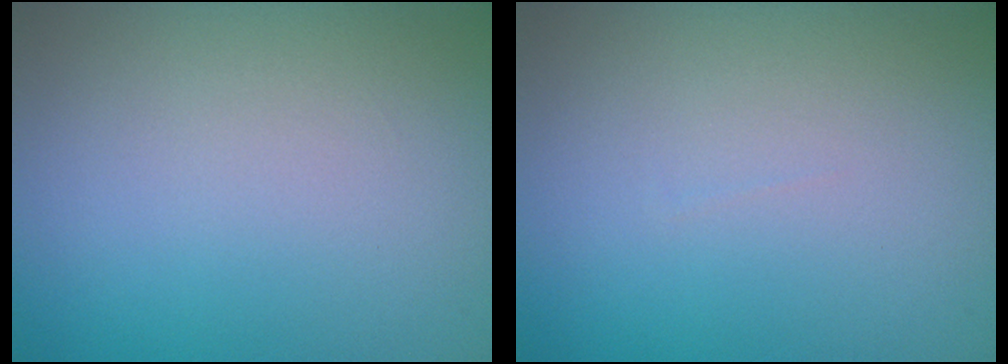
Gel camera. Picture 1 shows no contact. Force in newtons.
{"total": 0.0}